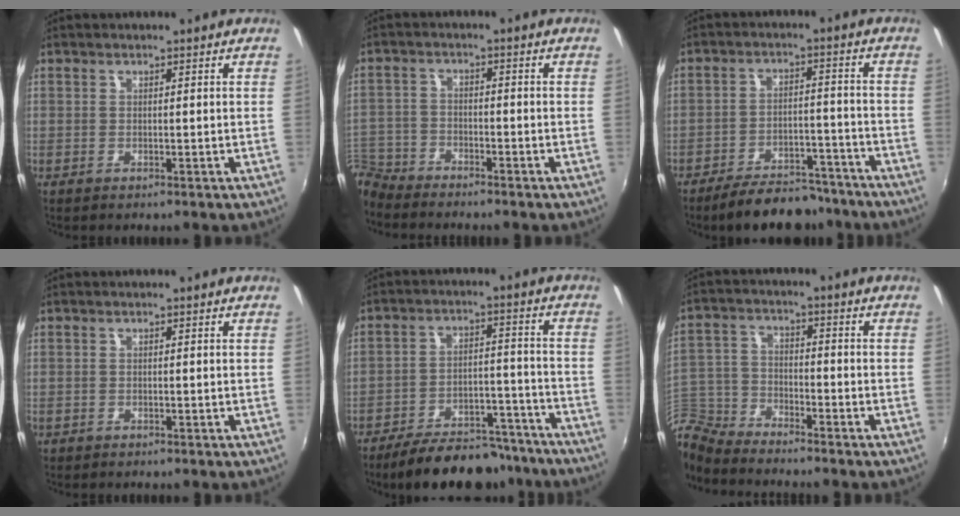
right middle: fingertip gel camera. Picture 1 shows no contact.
{"total": 8.5, "force": [-7.6, 3.4, 1.2], "torque": [-0.052, 0.010, -0.157]}
{"total": 13.1, "force": [-11.1, 4.5, 5.1], "torque": [-0.100, 0.016, -0.149]}
{"total": 0.8, "force": [-0.5, 0.6, 0.2], "torque": [-0.007, -0.002, -0.009]}
{"total": 17.9, "force": [-15.4, 5.9, 6.8], "torque": [-0.121, 0.019, -0.203]}
{"total": 10.1, "force": [-8.7, 4.1, 3.1], "torque": [-0.086, 0.001, -0.176]}